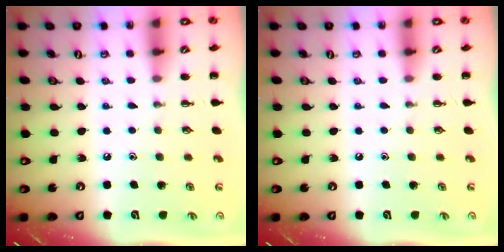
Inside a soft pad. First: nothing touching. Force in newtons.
{"total": 0.0}